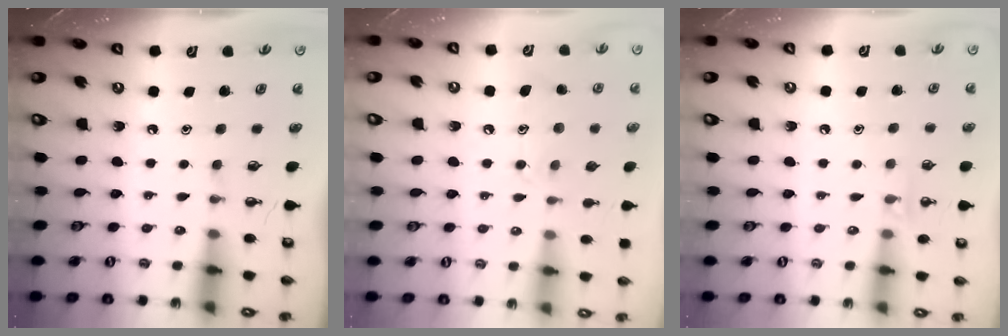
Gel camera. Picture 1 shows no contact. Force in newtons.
{"total": 11.9, "press": 11.9, "slide": 0.9}
{"total": 4.2, "press": 4.2, "slide": 0.6}